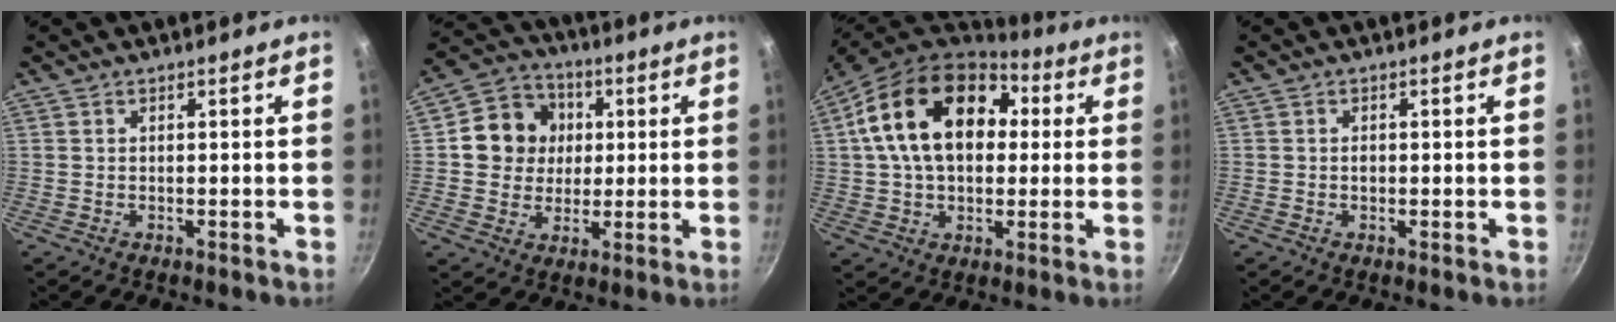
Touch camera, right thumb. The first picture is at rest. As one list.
[{"total": 11.4, "force": [1.9, 10.4, 4.4], "torque": [-0.042, 0.014, 0.023]}, {"total": 20.5, "force": [4.7, 13.8, 14.4], "torque": [-0.223, 0.020, 0.066]}, {"total": 0.9, "force": [-0.1, 0.7, 0.6], "torque": [-0.009, 0.002, -0.002]}]